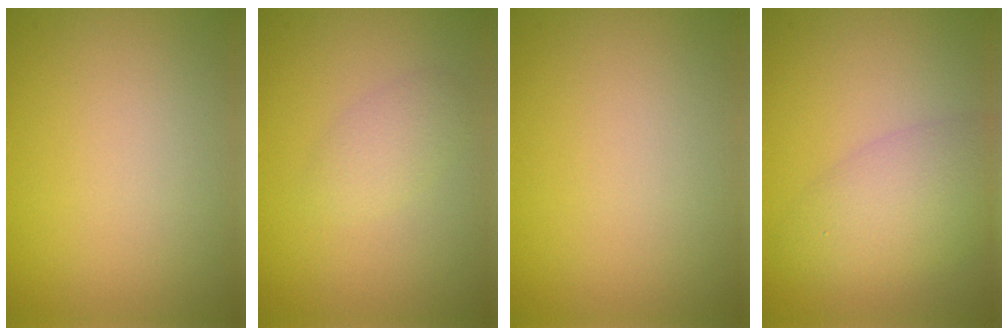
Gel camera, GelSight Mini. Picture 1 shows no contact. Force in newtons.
{"total": 1.8, "press": 1.8, "slide": 0.2}
{"total": 0.0}
{"total": 4.6, "press": 4.6, "slide": 0.1}